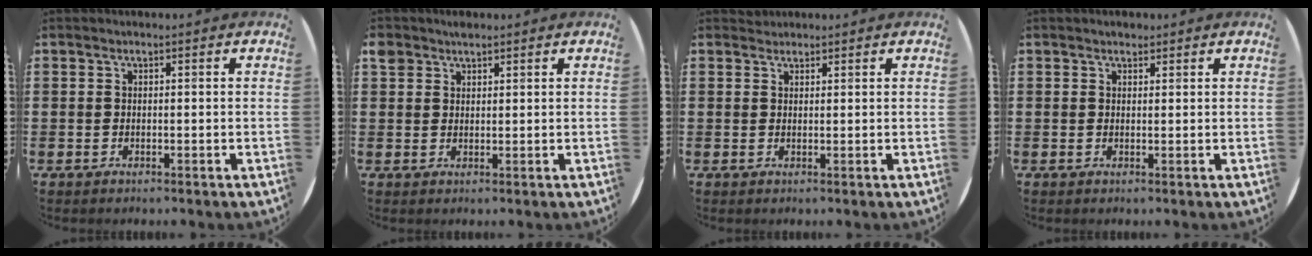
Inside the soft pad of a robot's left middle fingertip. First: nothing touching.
{"total": 2.1, "force": [1.7, 1.1, 0.2], "torque": [0.001, 0.001, 0.033]}
{"total": 1.1, "force": [1.0, 0.3, -0.1], "torque": [0.000, 0.002, 0.021]}
{"total": 1.0, "force": [0.9, 0.3, 0.1], "torque": [0.005, -0.001, 0.016]}